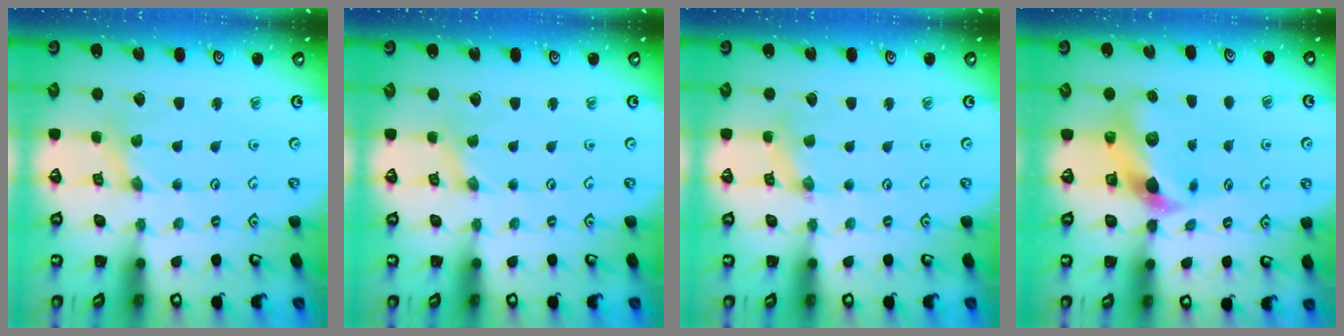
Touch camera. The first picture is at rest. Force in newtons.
{"total": 0.0}
{"total": 2.8, "press": 2.7, "slide": 0.4}
{"total": 8.2, "press": 8.1, "slide": 1.3}